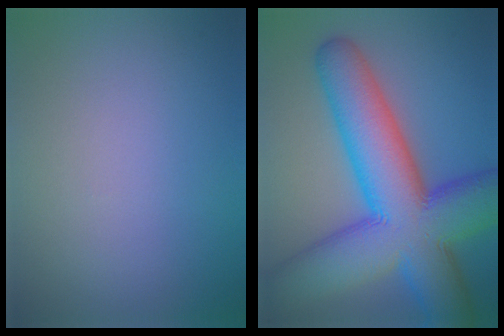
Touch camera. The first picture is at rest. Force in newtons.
{"total": 15.3, "press": 15.3, "slide": 0.6}